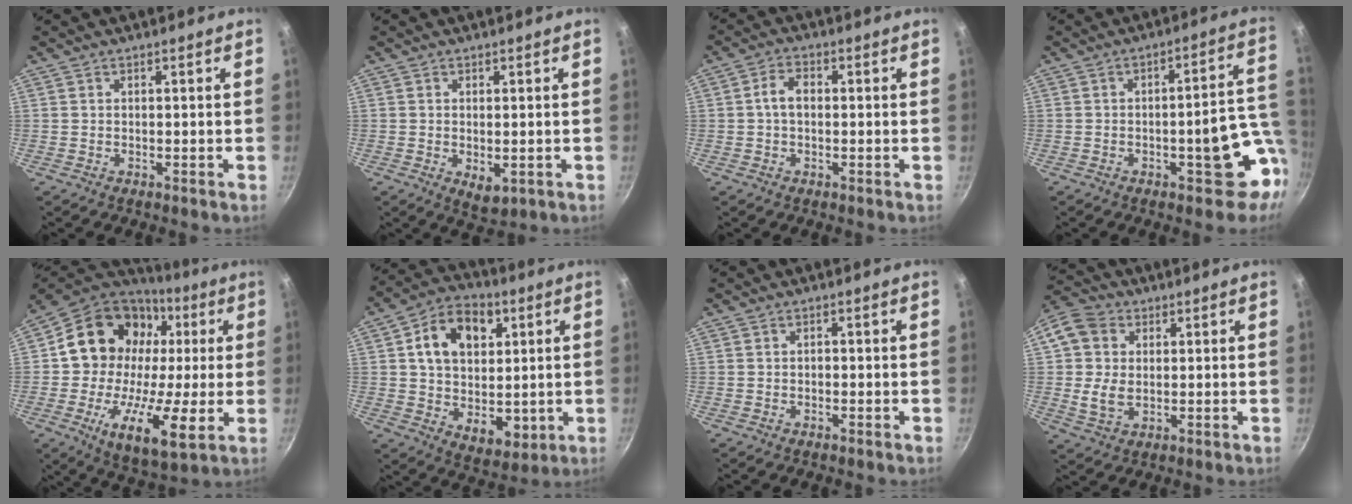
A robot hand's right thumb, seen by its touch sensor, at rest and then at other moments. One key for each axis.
{"total": 4.1, "fx": -0.7, "fy": 2.3, "fz": 3.4, "tx": -0.049, "ty": -0.015, "tz": -0.004}
{"total": 4.2, "fx": 0.1, "fy": 2.7, "fz": 3.1, "tx": -0.055, "ty": 0.014, "tz": -0.005}
{"total": 13.6, "fx": -3.7, "fy": 5.4, "fz": 11.9, "tx": -0.086, "ty": 0.030, "tz": -0.041}
{"total": 24.6, "fx": 0.9, "fy": 17.0, "fz": 17.7, "tx": -0.265, "ty": 0.015, "tz": 0.005}
{"total": 18.2, "fx": 4.4, "fy": 13.6, "fz": 11.2, "tx": -0.141, "ty": -0.009, "tz": 0.078}
{"total": 0.7, "fx": -0.1, "fy": 0.5, "fz": 0.4, "tx": -0.007, "ty": 0.005, "tz": -0.002}
{"total": 10.7, "fx": 1.4, "fy": 8.3, "fz": 6.5, "tx": -0.111, "ty": 0.004, "tz": 0.019}